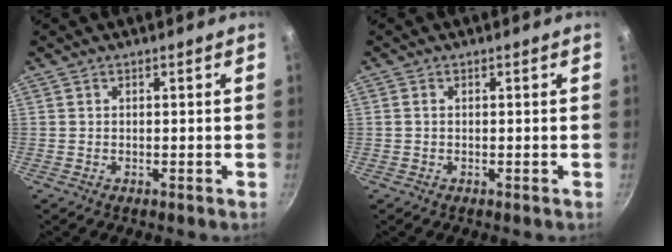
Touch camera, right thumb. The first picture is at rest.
{"total": 0.6, "force": [0.0, 0.4, 0.4], "torque": [-0.008, 0.003, 0.000]}